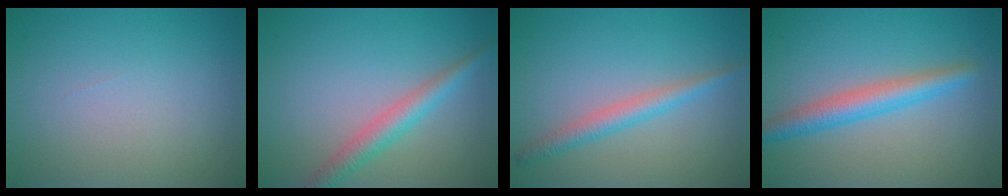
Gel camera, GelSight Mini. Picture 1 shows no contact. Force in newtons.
{"total": 3.0, "press": 3.0, "slide": 0.1}
{"total": 2.4, "press": 2.4, "slide": 0.0}
{"total": 3.7, "press": 3.7, "slide": 0.1}